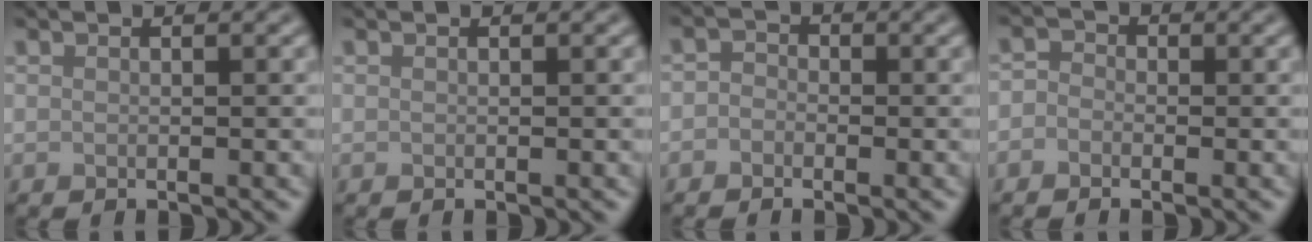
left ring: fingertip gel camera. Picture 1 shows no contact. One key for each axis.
{"total": 0.0}
{"total": 1.3, "fx": -0.7, "fy": 1.0, "fz": 0.3, "tx": 0.001, "ty": 0.003, "tz": -0.020}
{"total": 1.6, "fx": -0.6, "fy": 1.4, "fz": 0.5, "tx": 0.007, "ty": 0.003, "tz": -0.022}